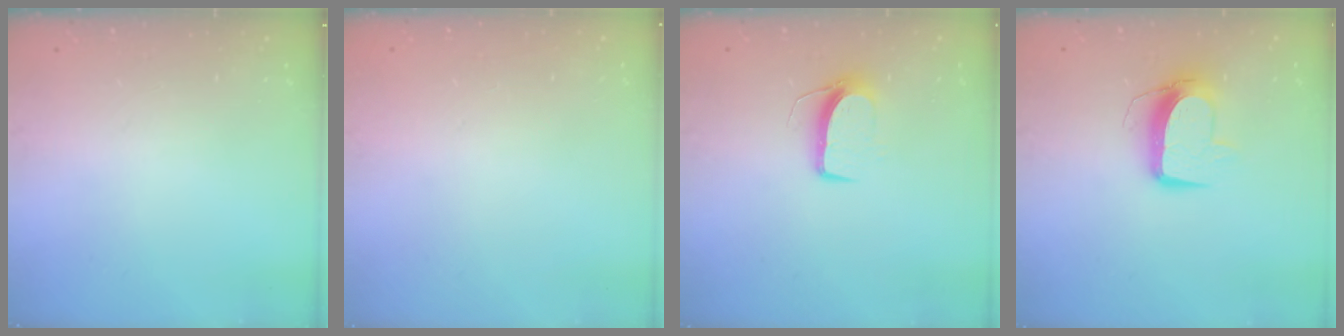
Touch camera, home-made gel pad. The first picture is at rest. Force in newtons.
{"total": 0.0}
{"total": 7.8, "press": 7.7, "slide": 0.5}
{"total": 10.9, "press": 10.9, "slide": 0.7}